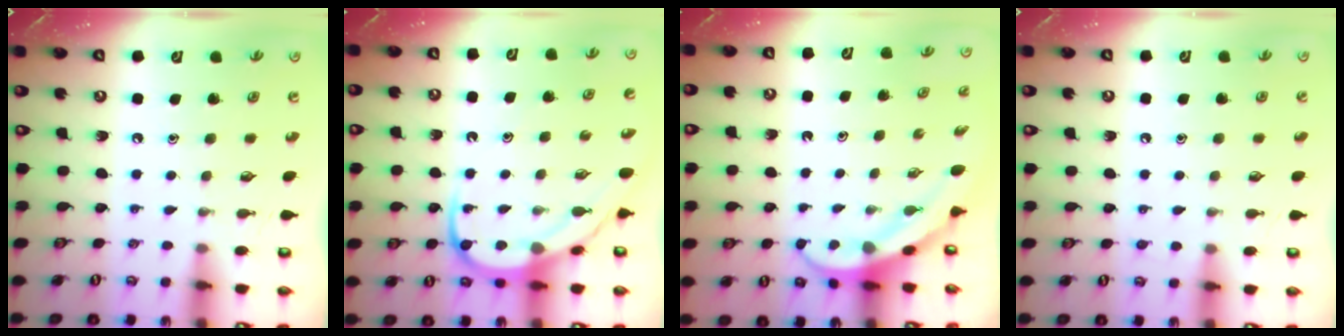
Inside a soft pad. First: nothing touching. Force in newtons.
{"total": 10.9, "press": 10.9, "slide": 1.2}
{"total": 3.9, "press": 3.9, "slide": 0.4}
{"total": 3.6, "press": 3.5, "slide": 0.5}